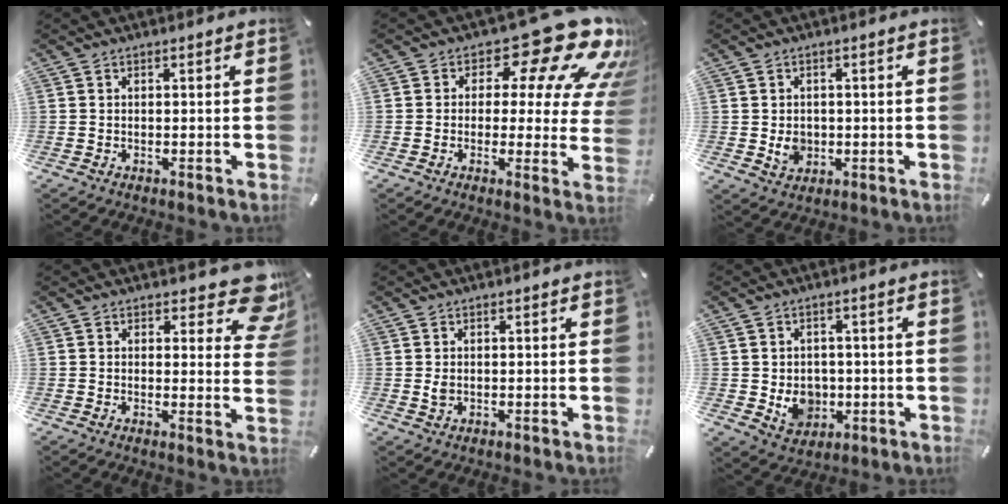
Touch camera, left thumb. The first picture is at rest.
{"total": 19.4, "force": [11.3, 8.4, 13.4], "torque": [-0.174, -0.079, 0.182]}
{"total": 4.4, "force": [-0.4, 3.8, 2.0], "torque": [-0.018, -0.005, -0.009]}
{"total": 9.1, "force": [6.3, 3.9, 5.3], "torque": [-0.052, -0.048, 0.107]}
{"total": 1.5, "force": [0.2, 1.1, 1.0], "torque": [-0.013, -0.001, 0.001]}
{"total": 6.9, "force": [-0.7, 6.2, 3.0], "torque": [-0.047, 0.005, -0.010]}